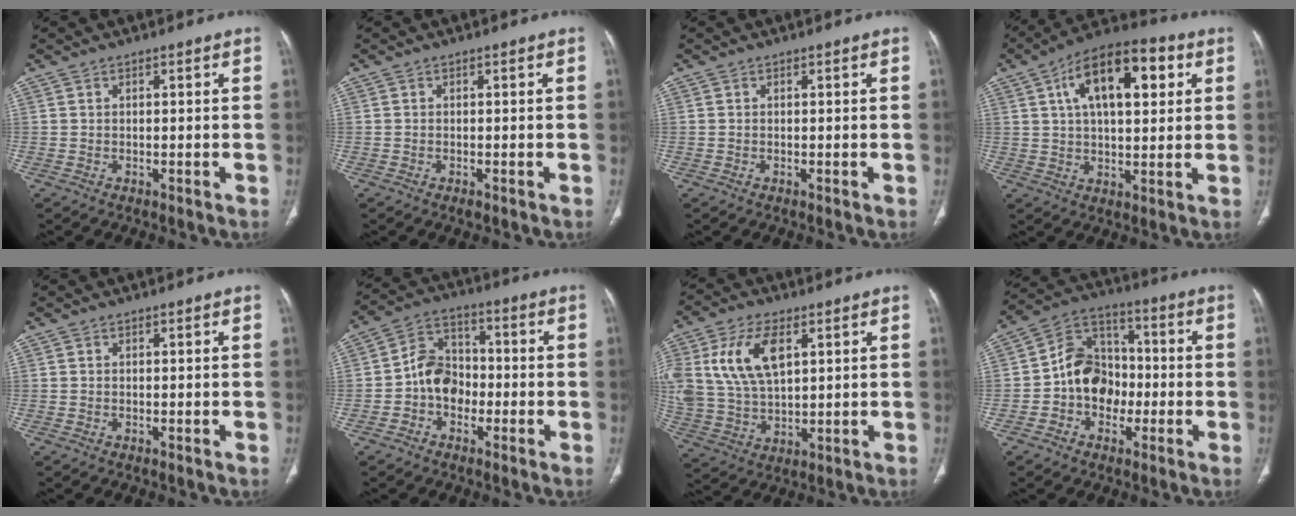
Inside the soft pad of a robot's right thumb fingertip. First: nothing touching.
{"total": 0.8, "force": [-0.5, 0.2, 0.5], "torque": [-0.014, -0.001, -0.006]}
{"total": 0.0}
{"total": 16.9, "force": [5.6, 8.1, 13.8], "torque": [-0.195, 0.013, 0.084]}
{"total": 0.0}
{"total": 8.6, "force": [-2.1, 6.9, 4.7], "torque": [-0.056, 0.036, -0.052]}
{"total": 14.8, "force": [5.0, 8.2, 11.3], "torque": [-0.227, -0.004, 0.104]}
{"total": 11.7, "force": [-2.1, 9.5, 6.5], "torque": [-0.074, 0.041, -0.047]}